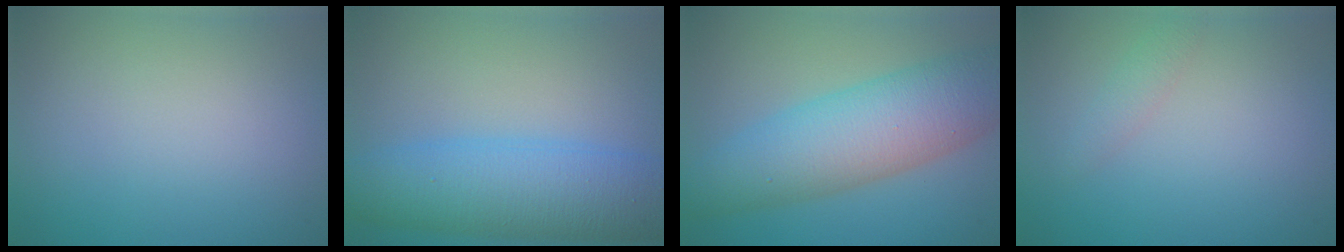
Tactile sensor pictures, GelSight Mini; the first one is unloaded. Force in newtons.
{"total": 8.4, "press": 8.4, "slide": 0.3}
{"total": 8.3, "press": 8.3, "slide": 0.2}
{"total": 1.2, "press": 1.2, "slide": 0.1}